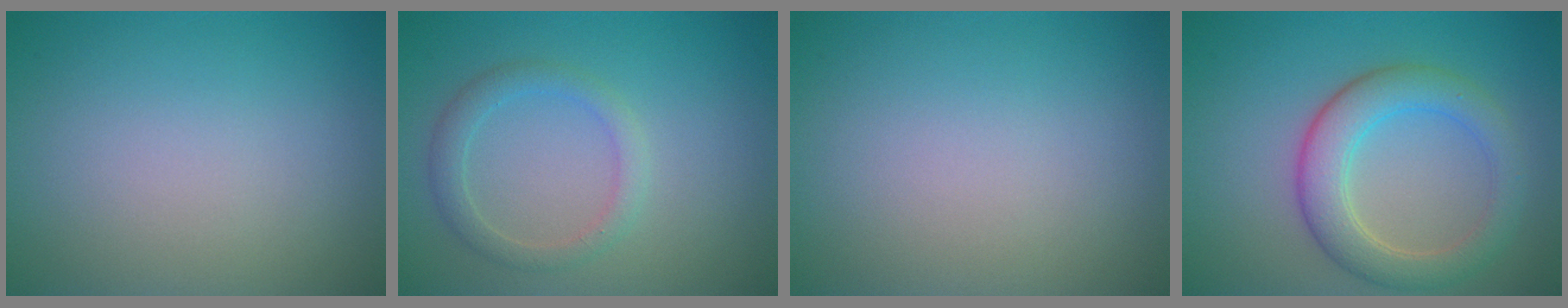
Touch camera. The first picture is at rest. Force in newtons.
{"total": 2.2, "press": 2.2, "slide": 0.1}
{"total": 0.0}
{"total": 4.9, "press": 4.9, "slide": 0.4}